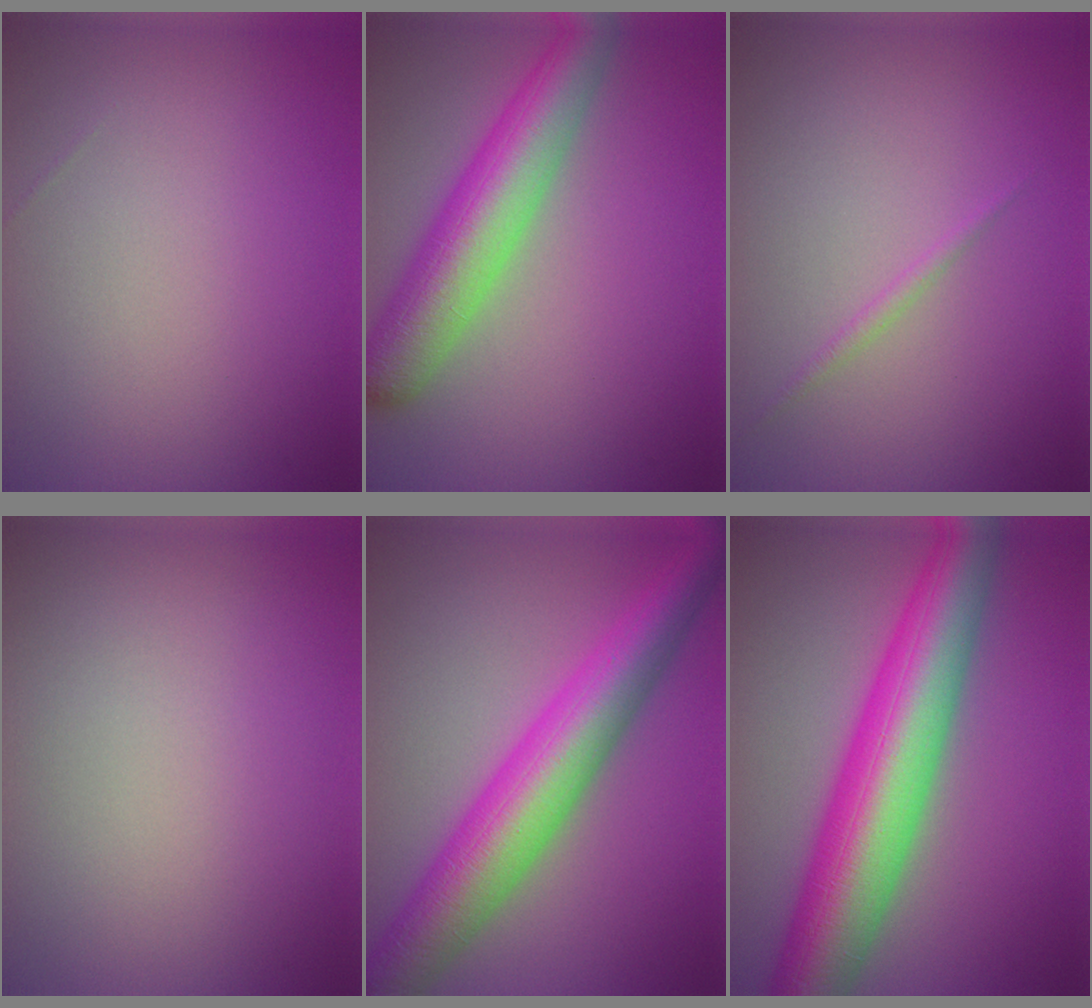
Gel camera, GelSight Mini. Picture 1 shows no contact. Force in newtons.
{"total": 7.2, "press": 7.2, "slide": 0.3}
{"total": 0.7, "press": 0.7, "slide": 0.1}
{"total": 0.0}
{"total": 9.2, "press": 9.2, "slide": 0.2}
{"total": 11.0, "press": 11.0, "slide": 0.2}